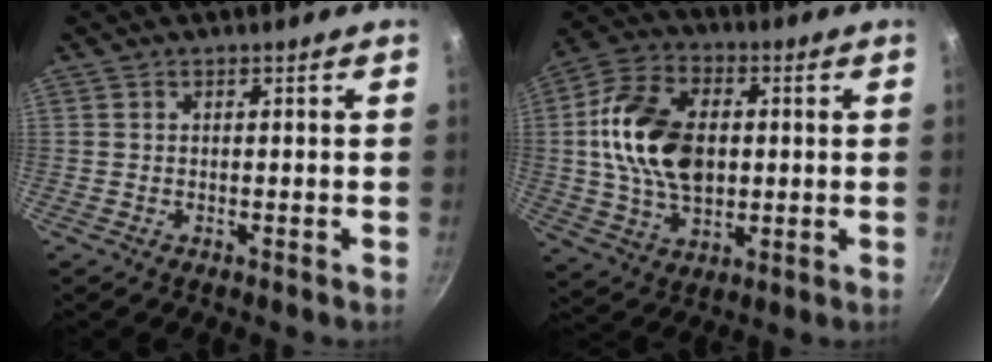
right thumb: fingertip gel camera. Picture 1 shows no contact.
{"total": 18.0, "force": [1.4, 11.9, 13.5], "torque": [-0.227, 0.010, 0.019]}